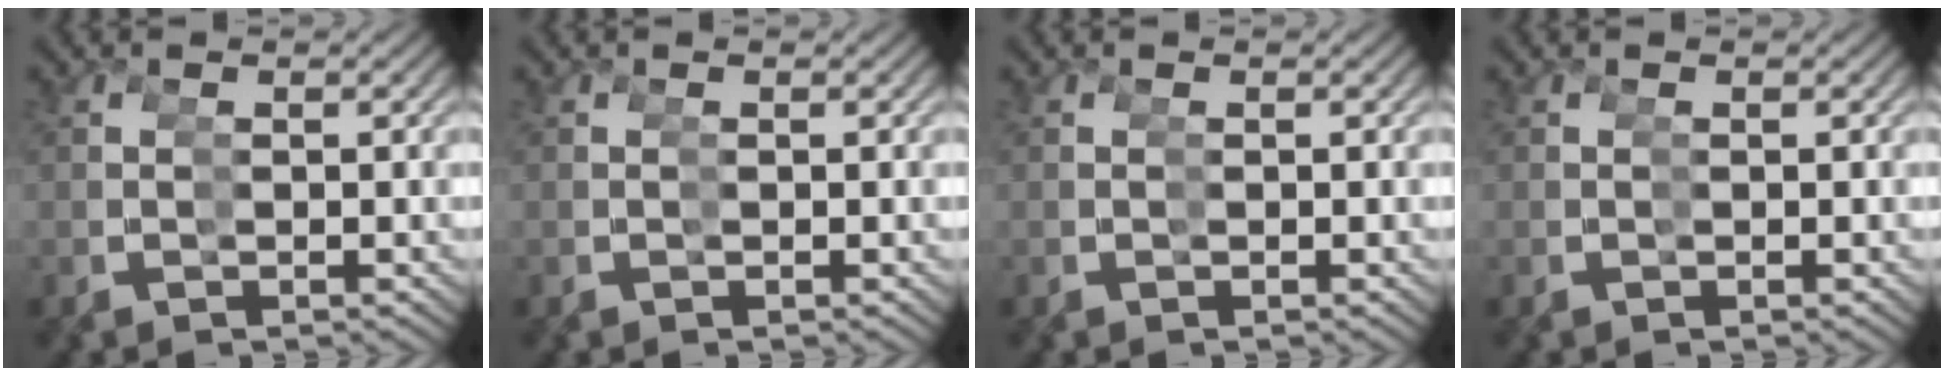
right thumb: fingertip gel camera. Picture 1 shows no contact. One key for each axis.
{"total": 0.0}
{"total": 0.0}
{"total": 0.0}